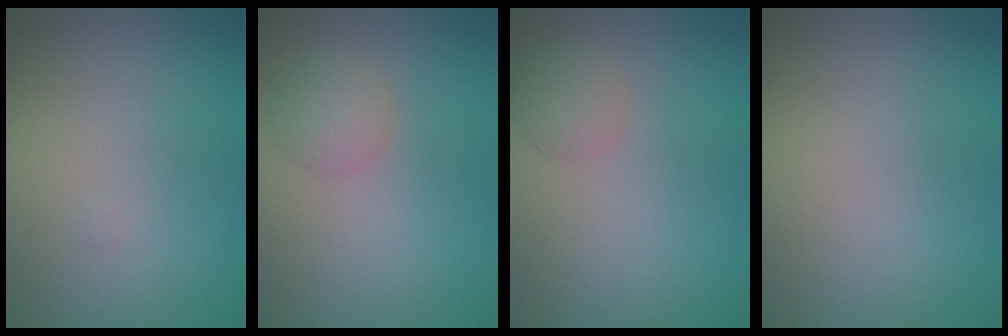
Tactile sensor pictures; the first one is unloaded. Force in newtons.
{"total": 2.1, "press": 2.1, "slide": 0.1}
{"total": 1.9, "press": 1.9, "slide": 0.1}
{"total": 0.0}